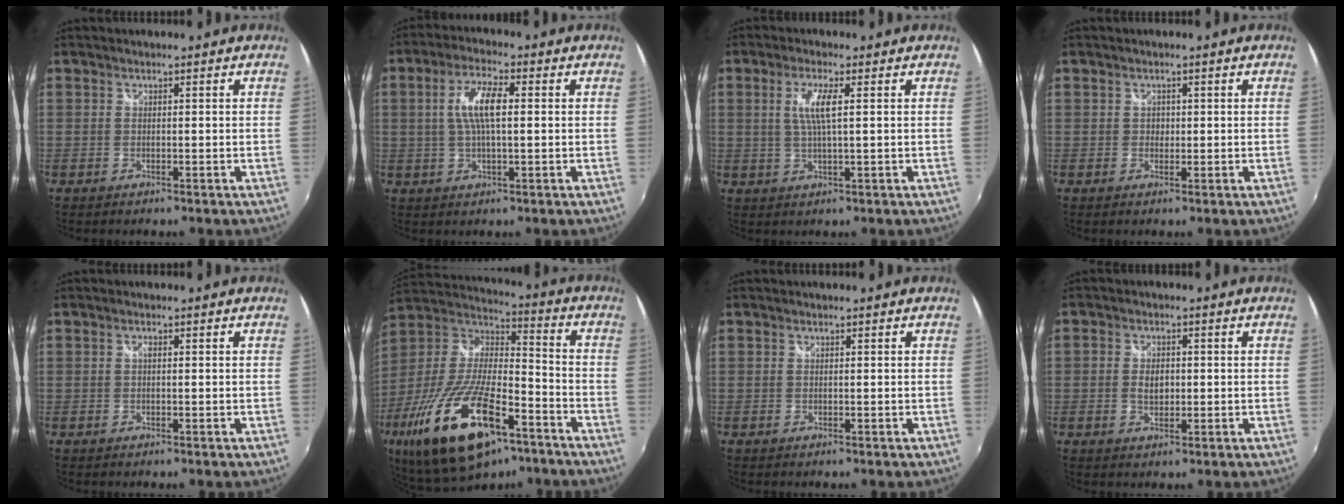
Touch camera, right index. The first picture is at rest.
{"total": 7.8, "force": [1.0, 2.4, 7.4], "torque": [-0.145, 0.009, 0.020]}
{"total": 5.1, "force": [1.1, 0.5, 5.0], "torque": [-0.098, -0.003, 0.022]}
{"total": 1.3, "force": [-0.1, 1.3, 0.3], "torque": [0.000, 0.000, -0.003]}
{"total": 0.6, "force": [0.0, 0.2, 0.5], "torque": [-0.010, 0.003, -0.002]}
{"total": 27.0, "force": [-14.3, 10.5, 20.3], "torque": [-0.405, -0.046, -0.247]}
{"total": 0.0}
{"total": 3.4, "force": [-0.4, 2.3, 2.5], "torque": [-0.046, 0.003, -0.009]}